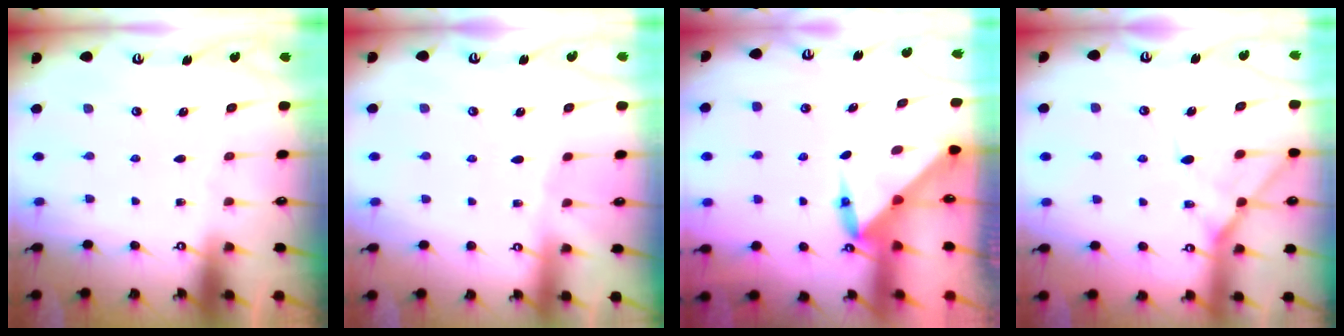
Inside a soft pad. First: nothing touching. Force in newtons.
{"total": 3.0, "press": 2.9, "slide": 0.6}
{"total": 3.9, "press": 3.9, "slide": 0.5}
{"total": 12.7, "press": 12.7, "slide": 1.1}